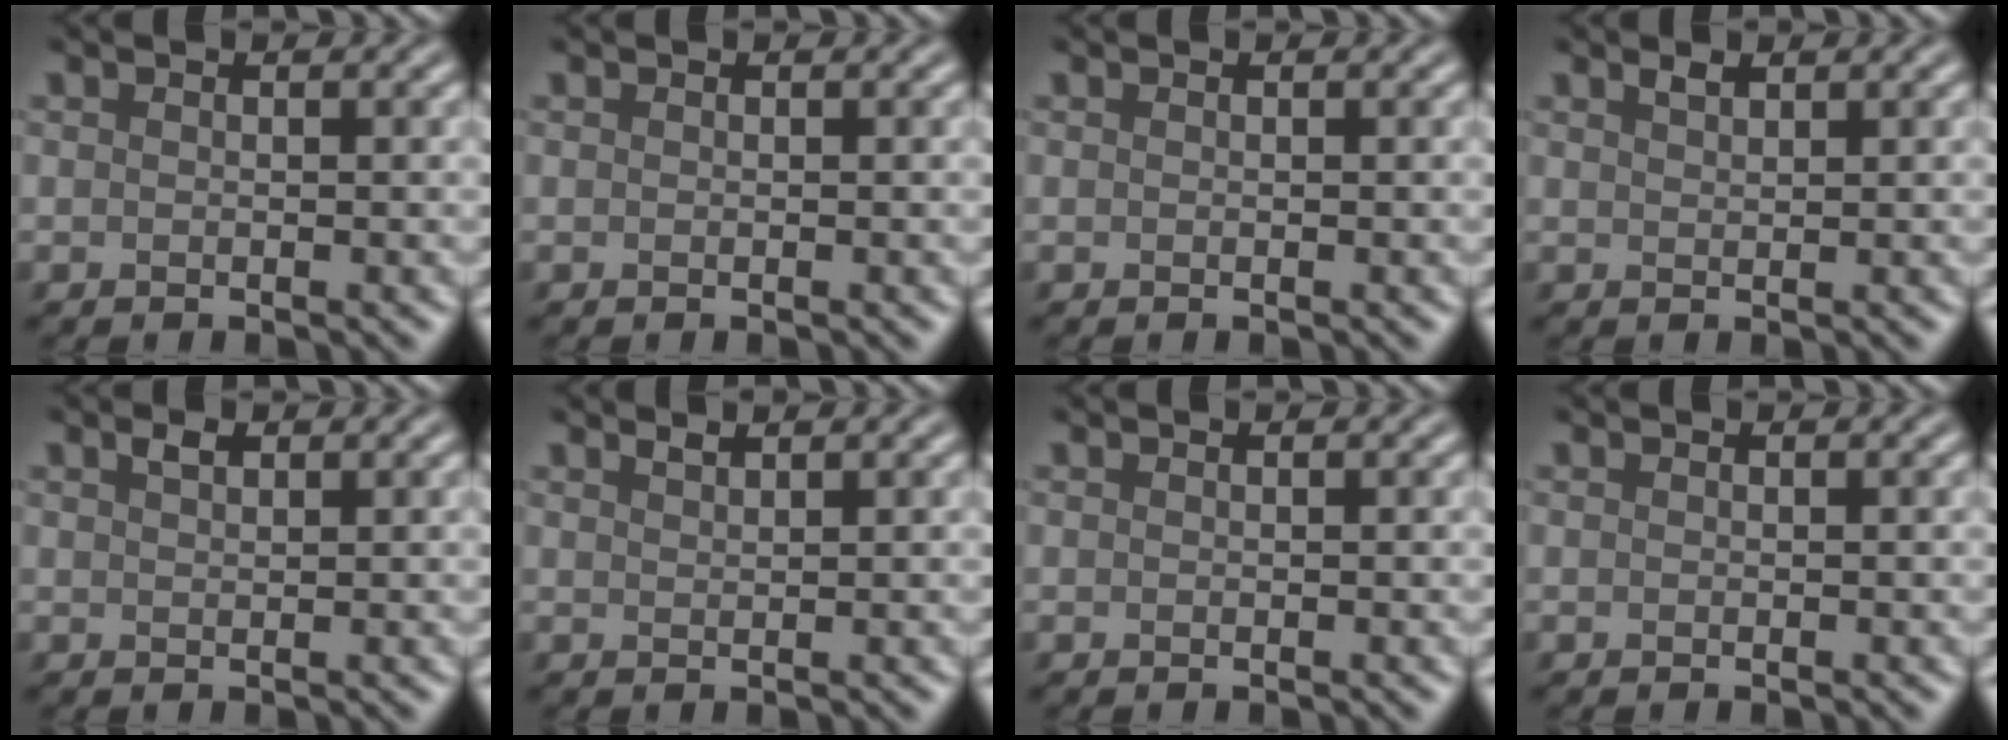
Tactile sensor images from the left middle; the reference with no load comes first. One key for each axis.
{"total": 0.0}
{"total": 0.0}
{"total": 0.8, "fx": 0.8, "fy": 0.1, "fz": 0.3, "tx": -0.010, "ty": 0.004, "tz": 0.017}
{"total": 1.0, "fx": 0.8, "fy": 0.3, "fz": 0.6, "tx": -0.015, "ty": 0.006, "tz": 0.015}
{"total": 0.7, "fx": 0.7, "fy": -0.2, "fz": 0.1, "tx": -0.005, "ty": 0.002, "tz": 0.018}
{"total": 0.0}
{"total": 0.0}